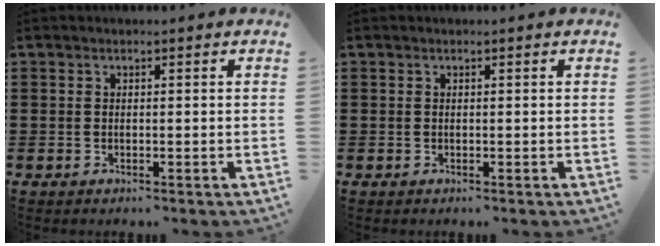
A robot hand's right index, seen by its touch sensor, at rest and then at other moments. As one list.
[{"total": 0.0}]